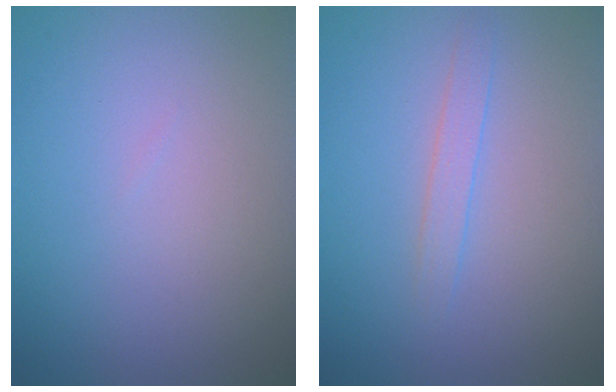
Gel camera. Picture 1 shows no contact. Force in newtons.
{"total": 1.3, "press": 1.3, "slide": 0.0}